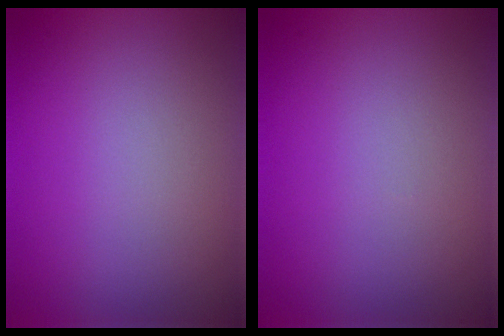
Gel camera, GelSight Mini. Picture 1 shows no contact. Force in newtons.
{"total": 0.0}